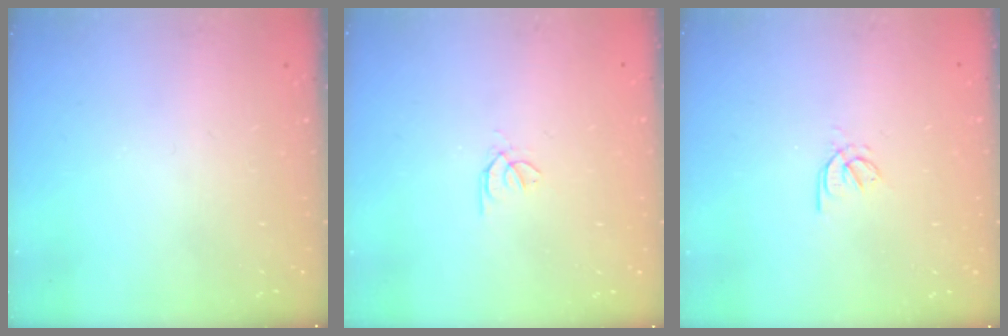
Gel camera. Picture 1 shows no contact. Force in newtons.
{"total": 0.5, "press": 0.4, "slide": 0.3}
{"total": 1.7, "press": 1.6, "slide": 0.5}